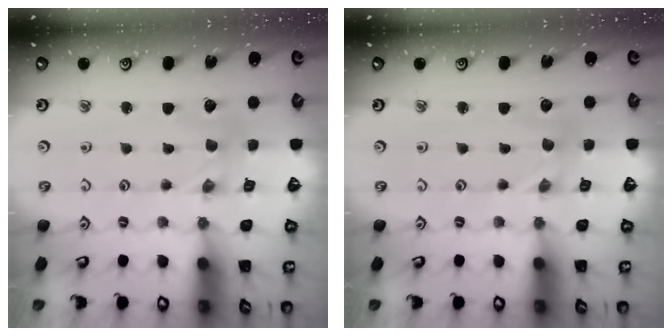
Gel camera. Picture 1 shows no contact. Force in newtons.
{"total": 0.0}